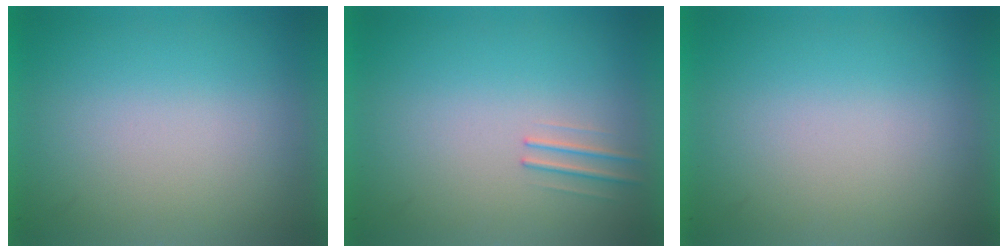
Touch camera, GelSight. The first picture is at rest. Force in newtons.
{"total": 1.1}
{"total": 0.0}